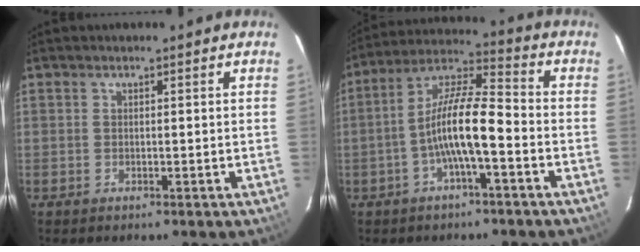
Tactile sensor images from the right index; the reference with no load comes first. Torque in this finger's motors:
{"motor_torque": [1.28, -0.86, 0.86, 0.21]}